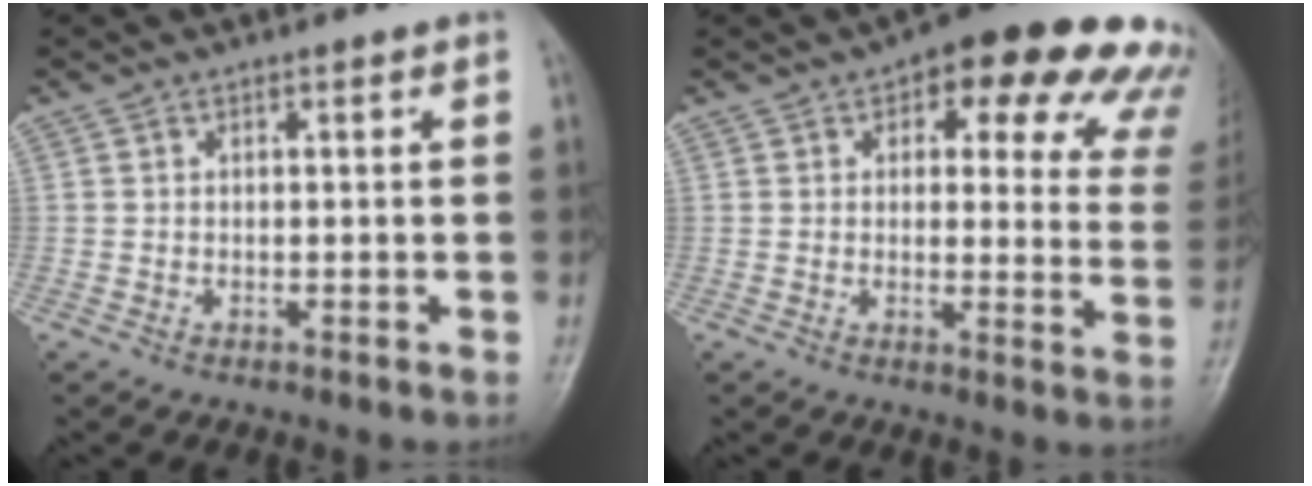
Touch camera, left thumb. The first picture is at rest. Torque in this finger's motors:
{"motor_torque": [0.65, 0.53, 1.34, -1.43, 0.15]}